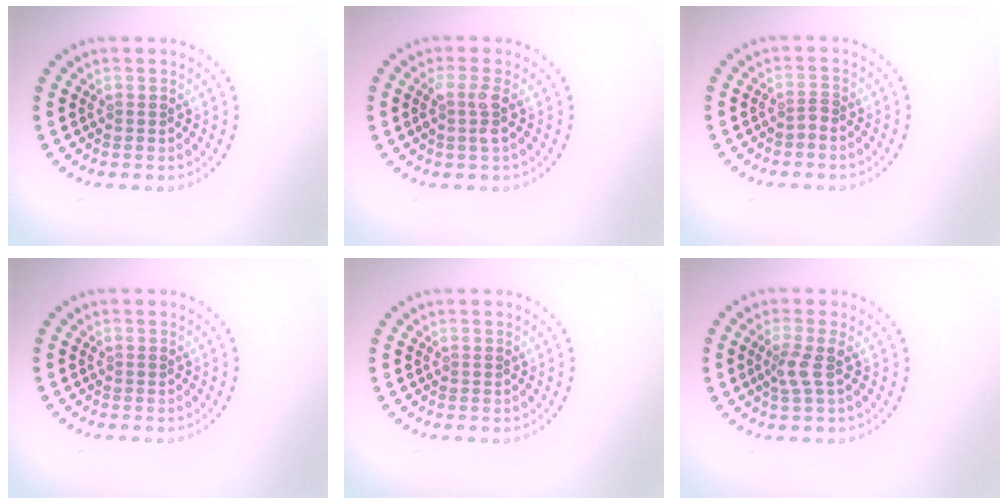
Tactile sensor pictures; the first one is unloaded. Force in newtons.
{"total": 1.7, "press": 1.4, "slide": 1.1}
{"total": 0.6, "press": 0.3, "slide": 0.5}
{"total": 0.0}
{"total": 0.0}
{"total": 1.9, "press": 1.4, "slide": 1.2}